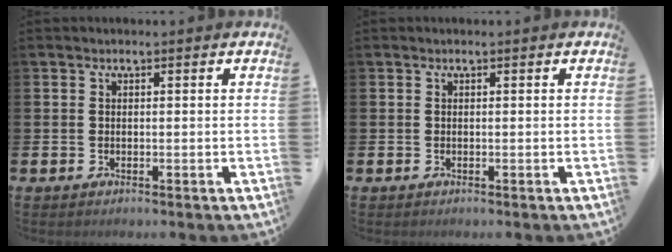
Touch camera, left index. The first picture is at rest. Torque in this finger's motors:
{"motor_torque": [-0.01, 0.00, 0.00, 0.01]}